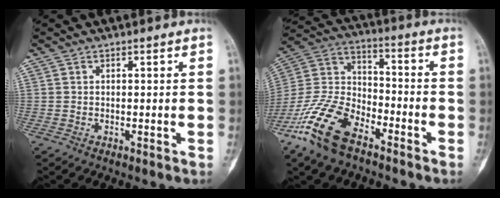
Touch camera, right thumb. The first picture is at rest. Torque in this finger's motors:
{"motor_torque": [0.21, 0.30, 1.31, -1.47, 0.14]}